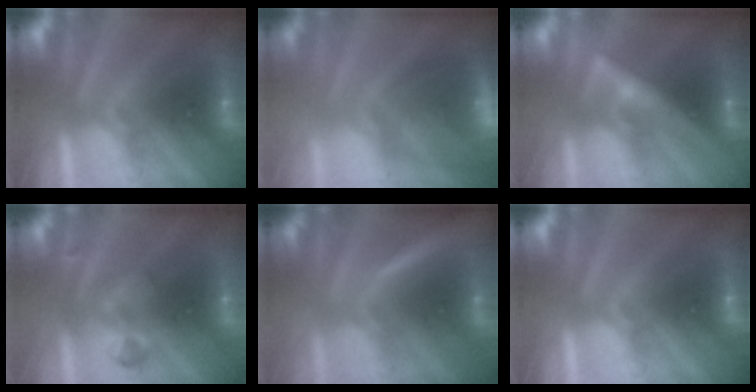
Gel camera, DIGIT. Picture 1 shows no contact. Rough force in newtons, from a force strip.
{"total": 11.8}
{"total": 3.7}
{"total": 2.8}
{"total": 1.7}
{"total": 0.0}